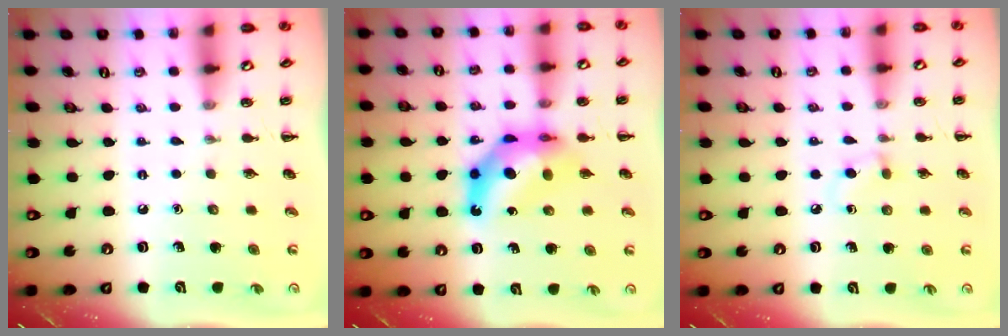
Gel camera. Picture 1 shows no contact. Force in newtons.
{"total": 9.1, "press": 8.6, "slide": 2.9}
{"total": 3.9, "press": 3.6, "slide": 1.4}